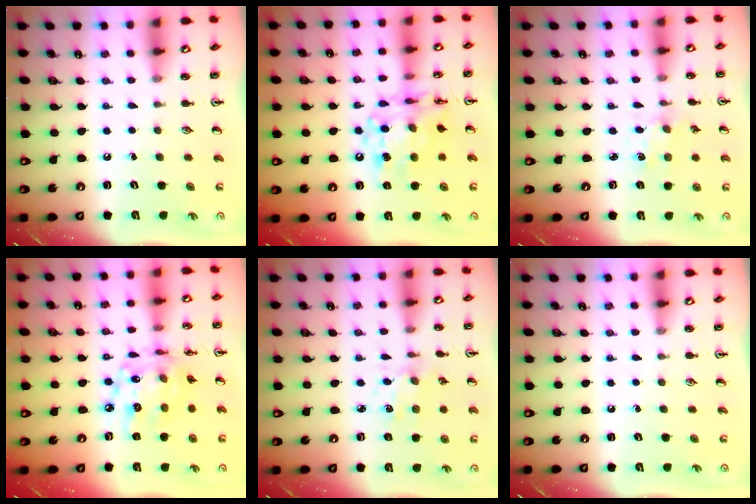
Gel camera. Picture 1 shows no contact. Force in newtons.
{"total": 13.6, "press": 13.5, "slide": 1.0}
{"total": 1.0, "press": 1.0, "slide": 0.2}
{"total": 15.7, "press": 15.7, "slide": 1.1}
{"total": 1.5, "press": 1.4, "slide": 0.4}
{"total": 0.0}